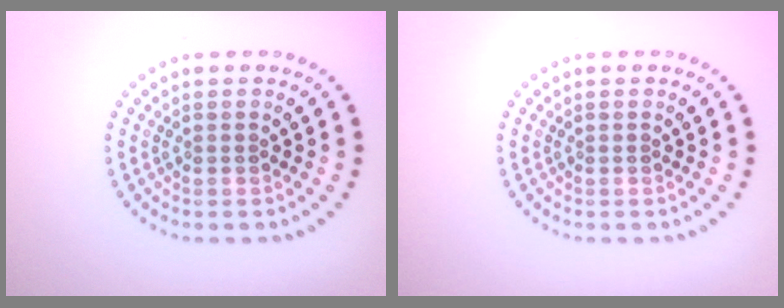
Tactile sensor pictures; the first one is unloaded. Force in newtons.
{"total": 0.0}